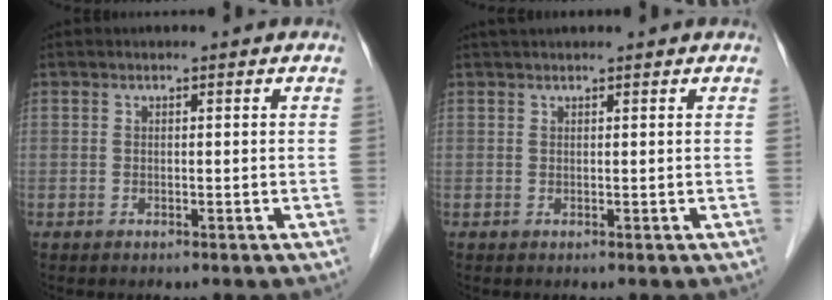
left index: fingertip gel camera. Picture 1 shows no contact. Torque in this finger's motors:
{"motor_torque": [0.61, -0.66, 0.08, 0.09]}